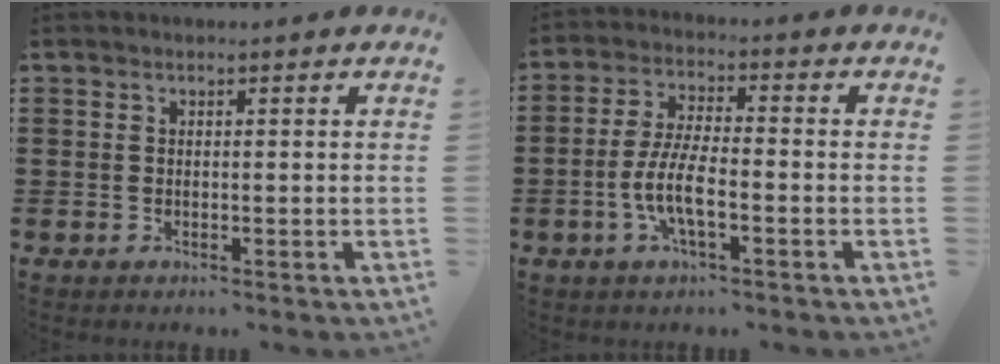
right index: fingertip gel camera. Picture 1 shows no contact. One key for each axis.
{"total": 6.9, "fx": -2.3, "fy": 1.9, "fz": 6.2, "tx": -0.144, "ty": -0.014, "tz": -0.051}